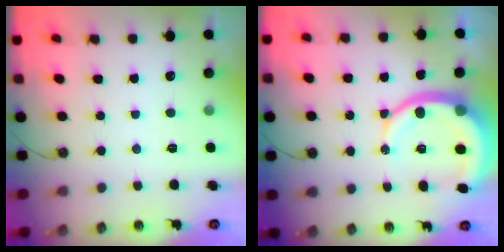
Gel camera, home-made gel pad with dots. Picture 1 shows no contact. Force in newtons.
{"total": 11.0, "press": 11.0, "slide": 1.0}